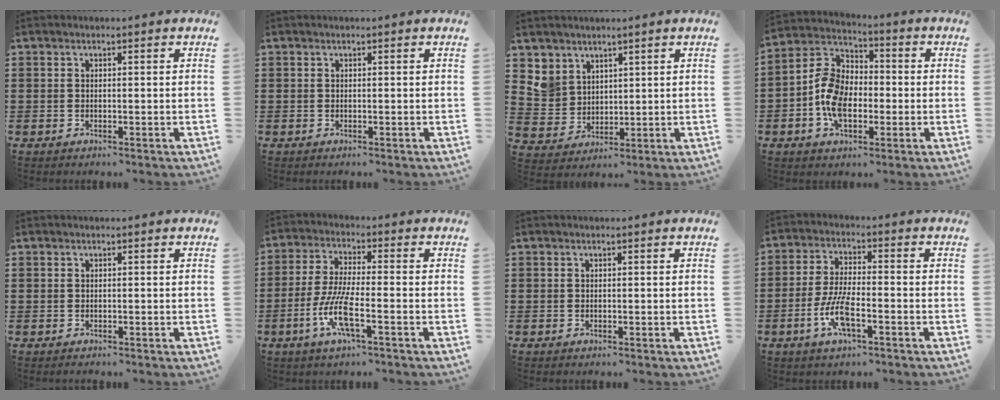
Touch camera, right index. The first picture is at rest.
{"total": 0.0}
{"total": 5.1, "force": [3.2, 4.0, 0.5], "torque": [-0.036, 0.004, 0.064]}
{"total": 9.7, "force": [-2.0, 6.6, 6.9], "torque": [-0.175, 0.009, -0.045]}
{"total": 0.0}
{"total": 8.1, "force": [-3.3, 1.7, 7.2], "torque": [-0.166, -0.017, -0.069]}
{"total": 0.0}
{"total": 7.1, "force": [-2.8, 2.1, 6.1], "torque": [-0.141, -0.012, -0.058]}